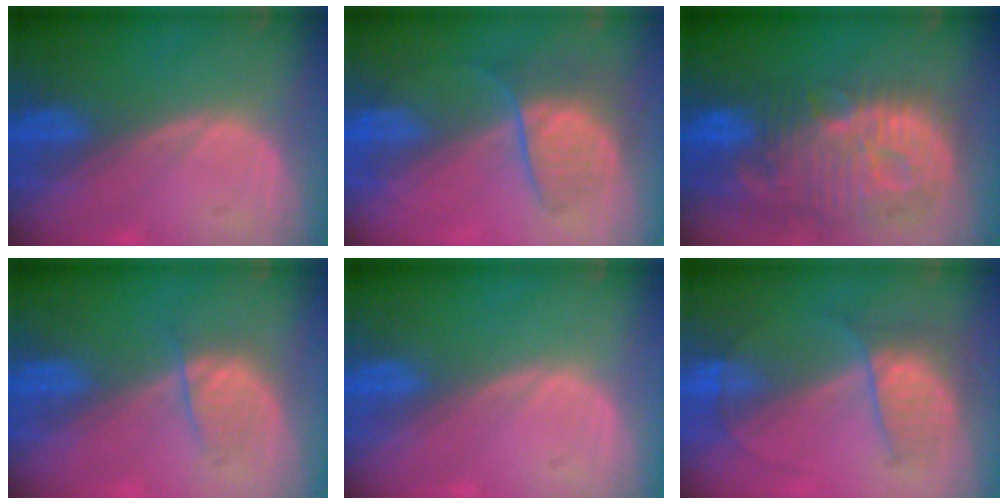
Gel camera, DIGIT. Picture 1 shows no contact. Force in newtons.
{"total": 6.8, "press": 6.3, "slide": 2.7}
{"total": 13.7, "press": 11.9, "slide": 6.8}
{"total": 2.6, "press": 2.5, "slide": 0.5}
{"total": 0.0}
{"total": 5.8, "press": 5.5, "slide": 2.1}